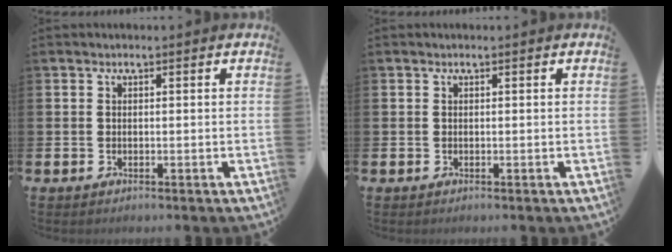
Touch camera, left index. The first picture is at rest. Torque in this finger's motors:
{"motor_torque": [0.17, 0.11, -0.03, -0.01]}